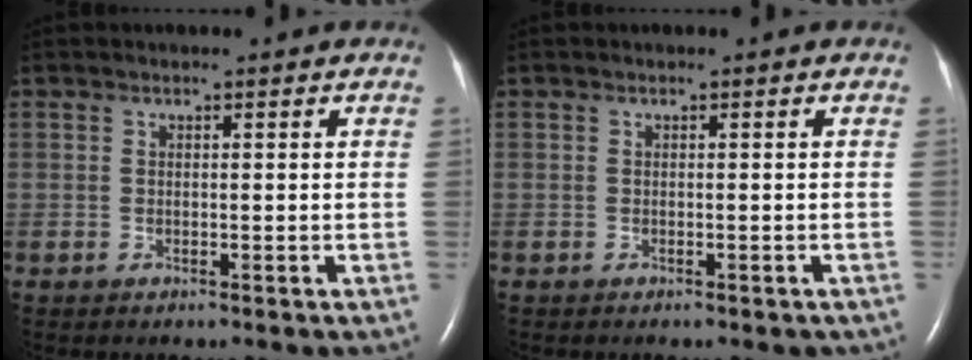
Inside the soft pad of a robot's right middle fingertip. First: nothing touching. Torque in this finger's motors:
{"motor_torque": [-0.07, 0.04, 0.04, 0.00]}